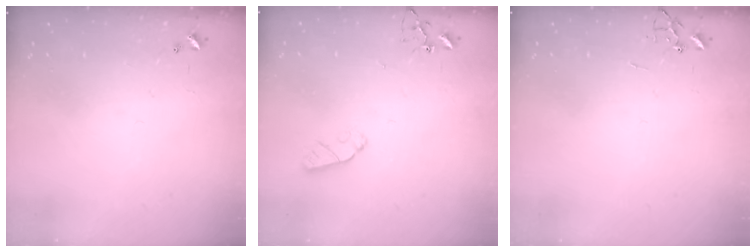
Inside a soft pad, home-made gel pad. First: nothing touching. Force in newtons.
{"total": 5.5, "press": 5.5, "slide": 0.5}
{"total": 0.0}